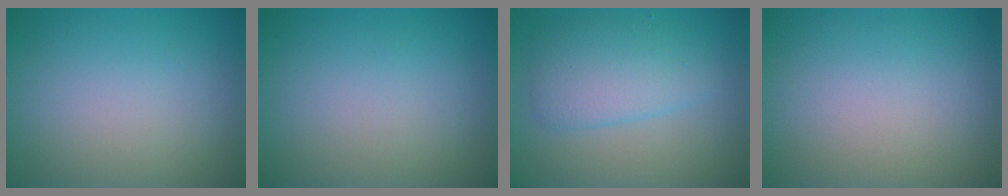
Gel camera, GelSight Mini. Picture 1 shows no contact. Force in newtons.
{"total": 0.0}
{"total": 4.3, "press": 4.2, "slide": 0.2}
{"total": 0.0}